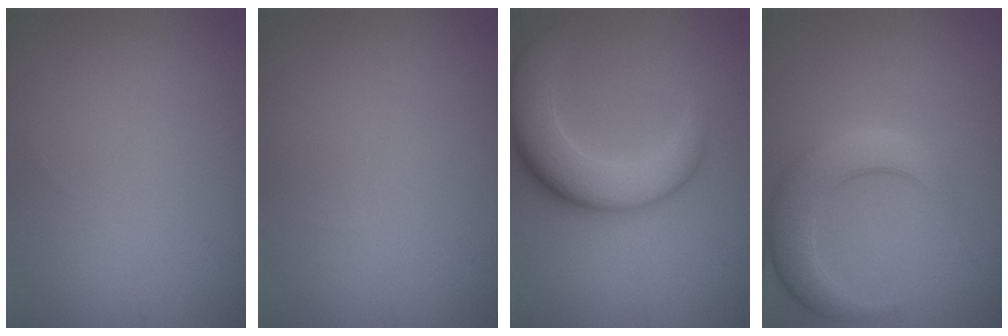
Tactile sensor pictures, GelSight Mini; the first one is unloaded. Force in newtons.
{"total": 0.0}
{"total": 7.0, "press": 7.0, "slide": 0.5}
{"total": 4.9, "press": 4.9, "slide": 0.5}